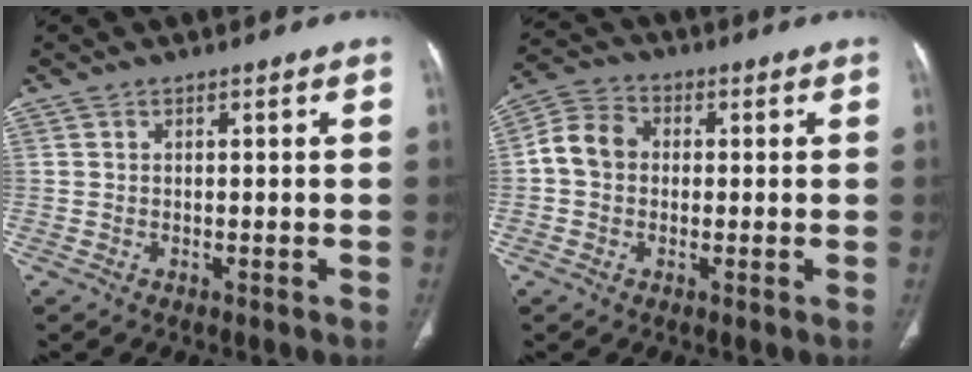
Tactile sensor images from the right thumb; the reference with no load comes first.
{"total": 7.2, "force": [0.1, 6.0, 3.9], "torque": [-0.062, 0.023, -0.011]}